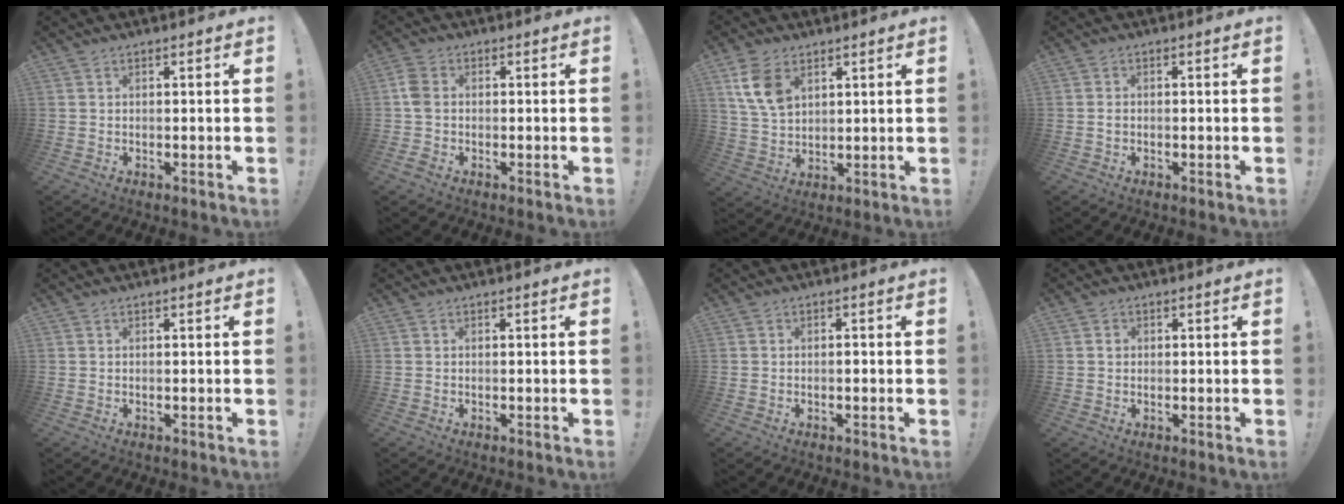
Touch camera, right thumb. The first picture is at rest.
{"total": 5.6, "force": [-0.4, 4.2, 3.7], "torque": [-0.078, 0.007, -0.006]}
{"total": 10.7, "force": [5.1, 7.0, 6.2], "torque": [-0.122, -0.008, 0.102]}
{"total": 0.6, "force": [-0.2, 0.5, 0.4], "torque": [-0.007, 0.003, -0.003]}
{"total": 0.0}
{"total": 0.0}
{"total": 0.8, "force": [-0.5, 0.3, 0.5], "torque": [-0.001, -0.002, -0.010]}
{"total": 1.1, "force": [0.1, 1.1, 0.4], "torque": [0.000, 0.001, -0.001]}